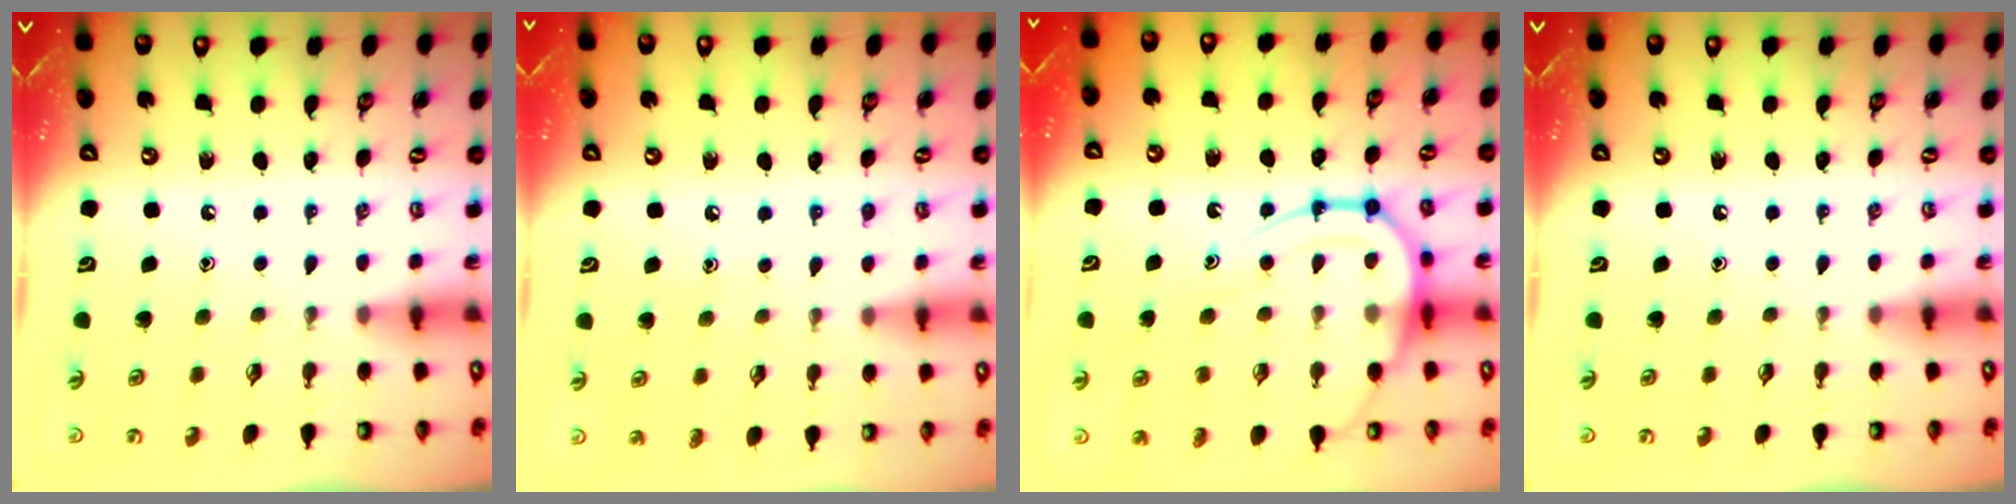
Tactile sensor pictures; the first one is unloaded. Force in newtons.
{"total": 7.2, "press": 7.2, "slide": 0.7}
{"total": 15.2, "press": 15.2, "slide": 1.0}
{"total": 0.0}